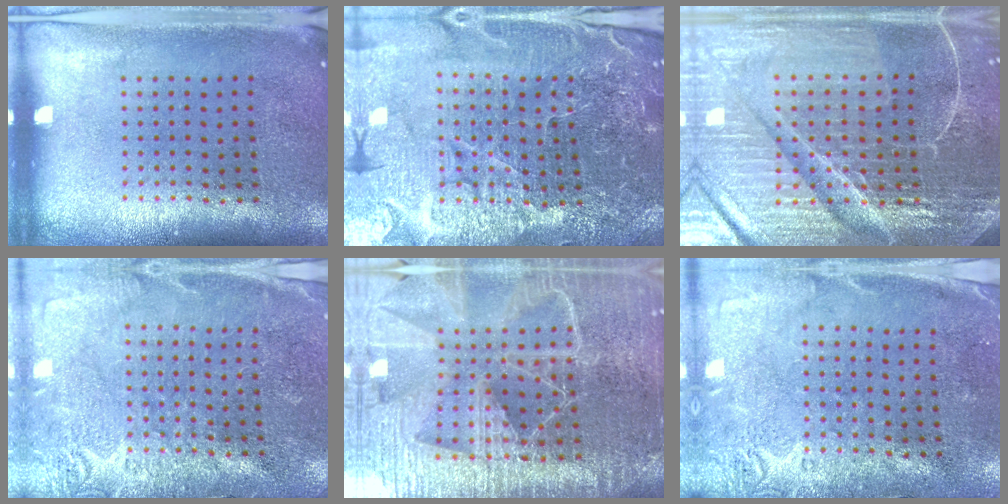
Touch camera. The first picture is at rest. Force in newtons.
{"total": 5.6, "press": 5.2, "slide": 2.1}
{"total": 6.8, "press": 6.0, "slide": 3.3}
{"total": 2.8, "press": 2.8, "slide": 0.1}
{"total": 6.4, "press": 5.5, "slide": 3.2}
{"total": 2.7, "press": 2.2, "slide": 1.7}